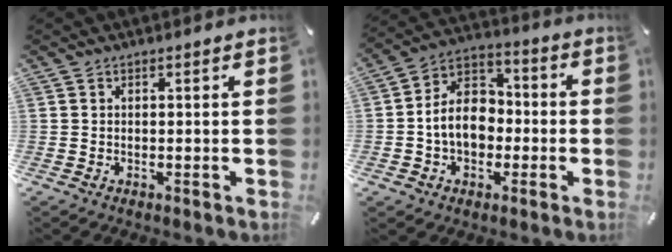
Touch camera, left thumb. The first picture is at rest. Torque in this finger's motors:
{"motor_torque": [0.43, 0.44, 0.41, 0.31, 0.04]}